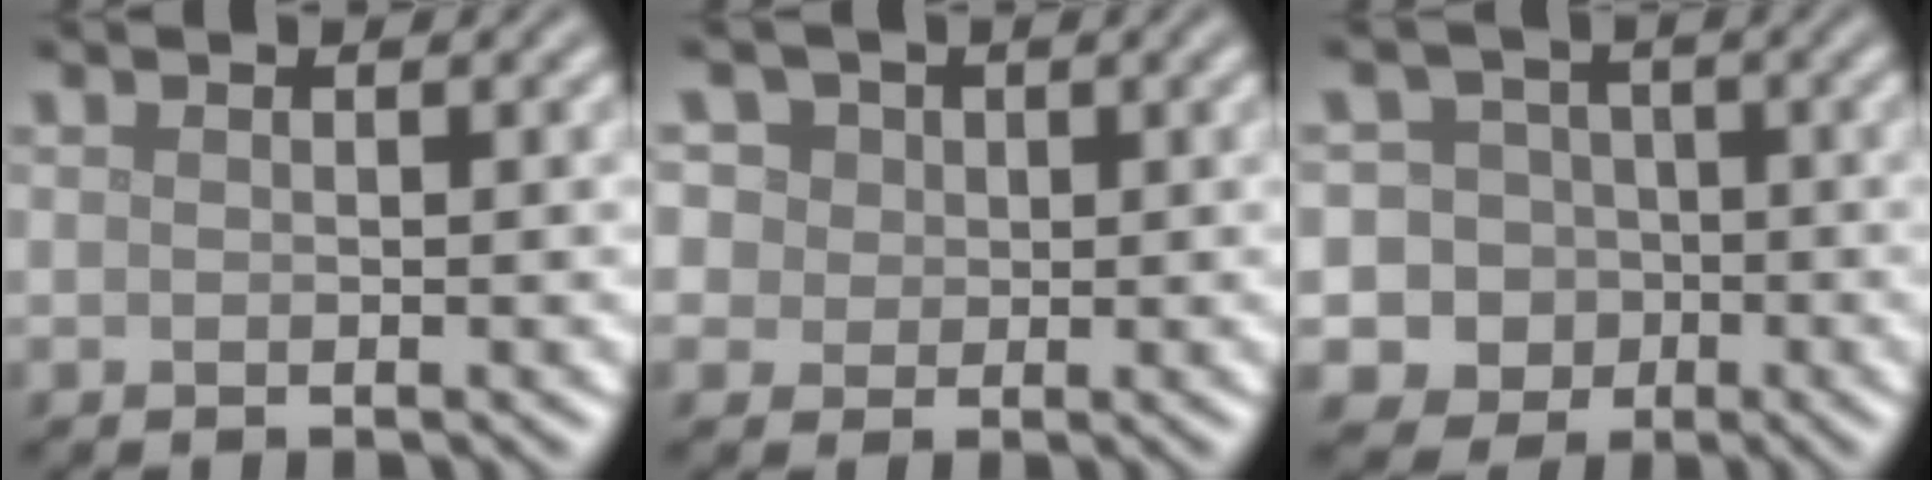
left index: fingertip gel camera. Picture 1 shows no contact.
{"total": 7.5, "force": [3.8, 5.6, 3.3], "torque": [-0.056, 0.026, 0.033]}
{"total": 9.1, "force": [-2.1, 8.6, 2.1], "torque": [-0.033, 0.012, -0.071]}